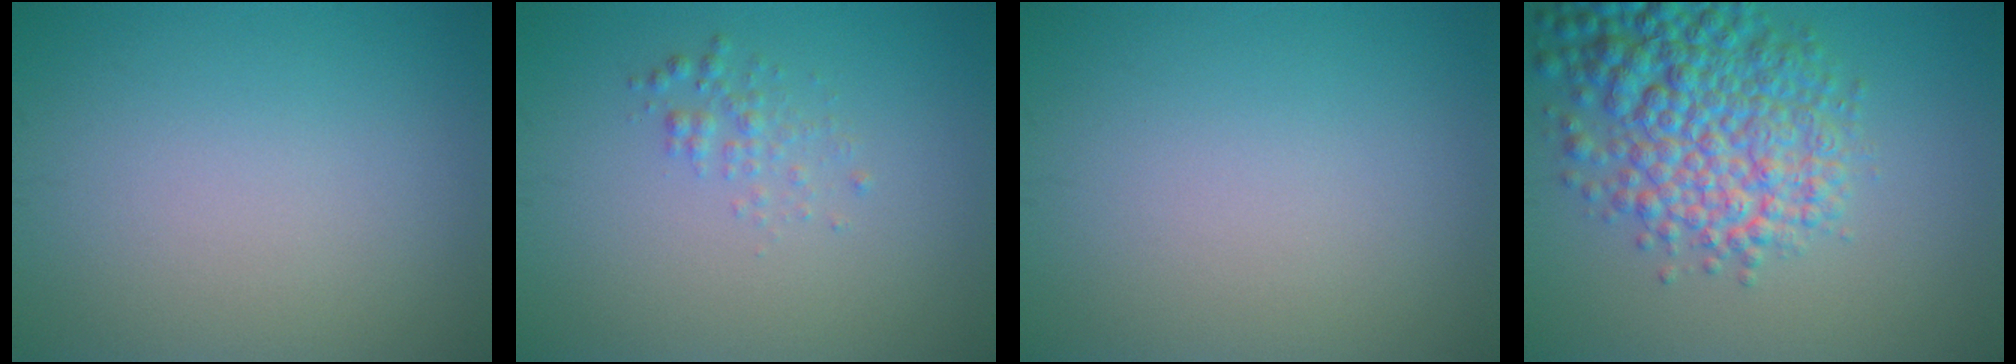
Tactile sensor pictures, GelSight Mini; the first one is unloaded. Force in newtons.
{"total": 1.3, "press": 1.3, "slide": 0.0}
{"total": 0.0}
{"total": 8.1, "press": 8.1, "slide": 0.3}